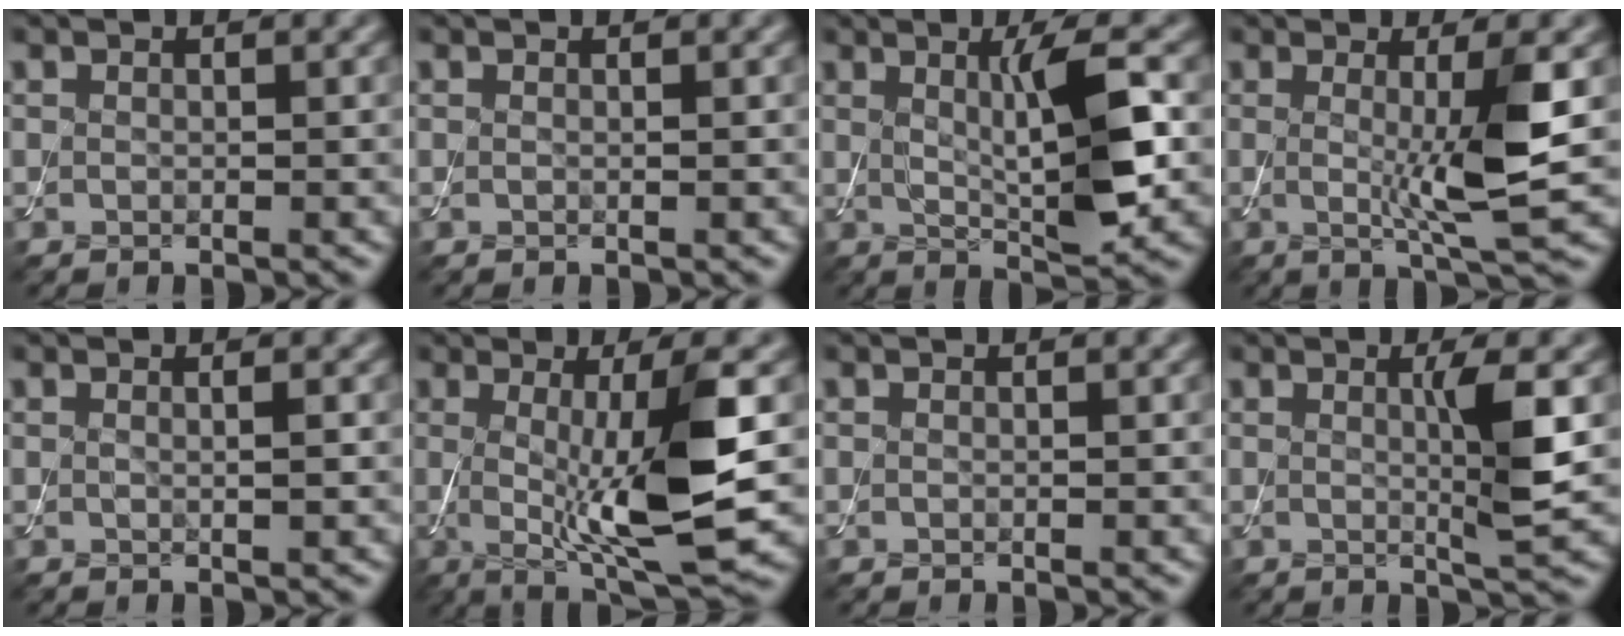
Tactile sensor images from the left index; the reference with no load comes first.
{"total": 0.0}
{"total": 6.2, "force": [0.7, 1.1, 6.1], "torque": [-0.098, -0.003, 0.017]}
{"total": 6.0, "force": [0.0, 0.8, 5.9], "torque": [-0.100, -0.012, 0.002]}
{"total": 1.0, "force": [0.1, 0.2, 0.9], "torque": [-0.012, 0.000, -0.001]}
{"total": 10.0, "force": [-0.2, 2.0, 9.8], "torque": [-0.152, -0.012, 0.007]}
{"total": 0.0}
{"total": 3.8, "force": [0.4, 0.3, 3.8], "torque": [-0.062, -0.007, 0.005]}